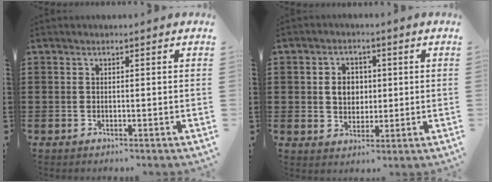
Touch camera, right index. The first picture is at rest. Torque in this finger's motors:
{"motor_torque": [0.65, 0.64, 0.20, 0.04]}